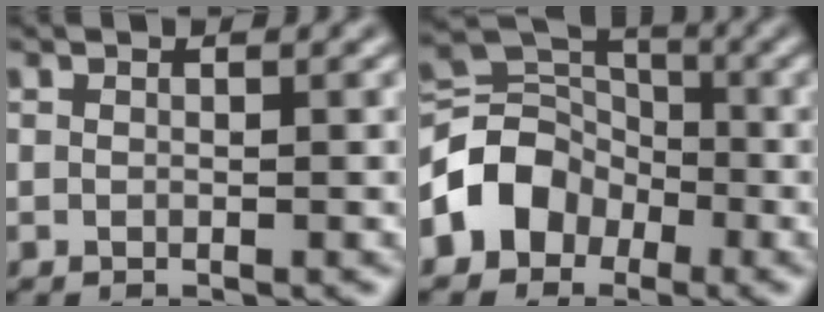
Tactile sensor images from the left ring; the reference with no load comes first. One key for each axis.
{"total": 5.4, "fx": -2.5, "fy": 4.4, "fz": 1.9, "tx": -0.017, "ty": 0.010, "tz": -0.058}